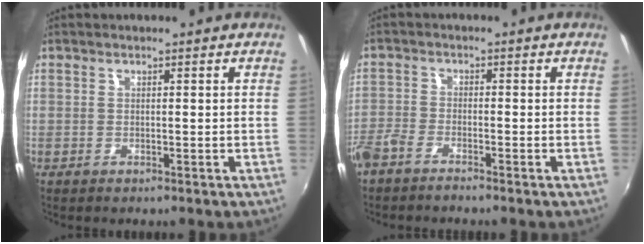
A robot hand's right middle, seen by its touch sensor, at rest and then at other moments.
{"total": 4.3, "force": [-3.6, 1.2, 2.1], "torque": [-0.060, -0.008, -0.076]}